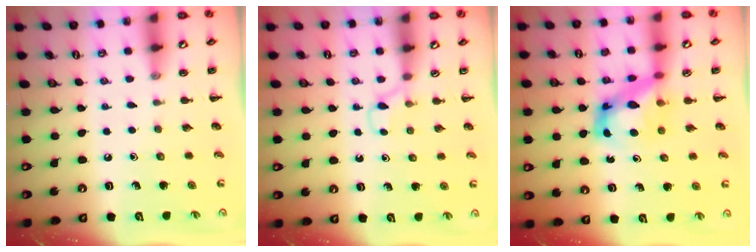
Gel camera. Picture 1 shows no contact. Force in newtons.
{"total": 2.8, "press": 2.5, "slide": 1.1}
{"total": 7.1, "press": 7.0, "slide": 1.2}